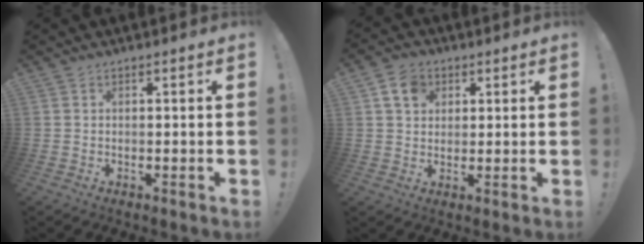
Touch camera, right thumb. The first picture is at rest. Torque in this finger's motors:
{"motor_torque": [0.85, 1.10, 0.12, -0.04, 0.02]}